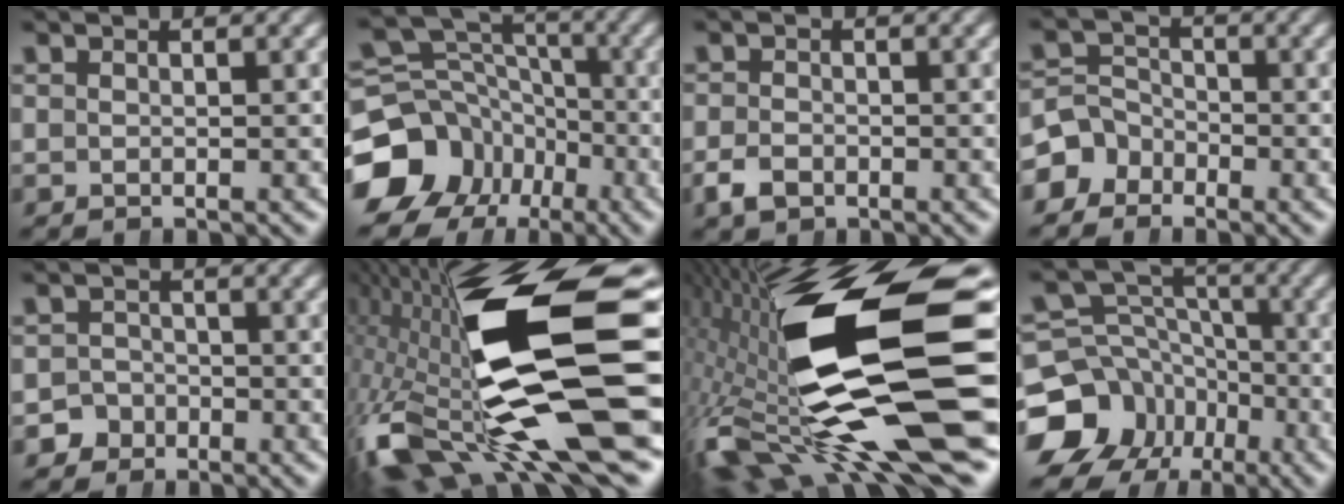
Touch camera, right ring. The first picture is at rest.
{"total": 14.9, "force": [-4.0, 12.9, 6.2], "torque": [-0.102, -0.049, -0.064]}
{"total": 2.1, "force": [-1.4, 1.3, 0.9], "torque": [-0.020, -0.012, -0.021]}
{"total": 5.9, "force": [-2.5, 5.1, 1.7], "torque": [-0.033, -0.015, -0.043]}
{"total": 4.1, "force": [-2.4, 3.3, 0.2], "torque": [-0.009, -0.014, -0.044]}
{"total": 20.3, "force": [-2.6, 8.7, 18.2], "torque": [-0.314, -0.031, -0.012]}
{"total": 23.0, "force": [-0.9, 10.0, 20.7], "torque": [-0.365, -0.031, 0.012]}
{"total": 15.2, "force": [-4.8, 13.2, 5.8], "torque": [-0.102, -0.056, -0.078]}